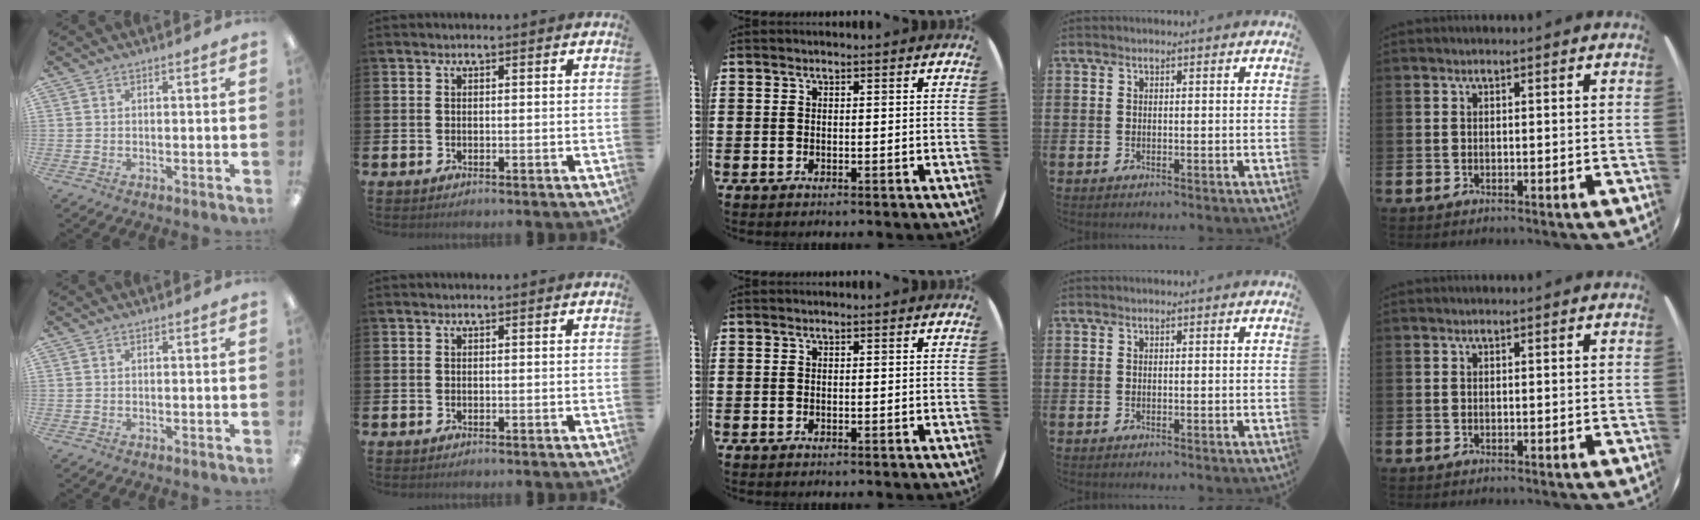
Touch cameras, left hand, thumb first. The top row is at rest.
{}